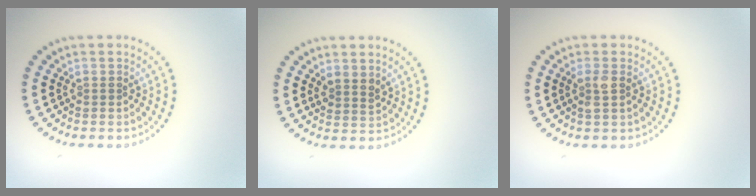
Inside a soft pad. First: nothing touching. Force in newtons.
{"total": 1.6, "press": 1.3, "slide": 0.9}
{"total": 1.5, "press": 1.4, "slide": 0.7}